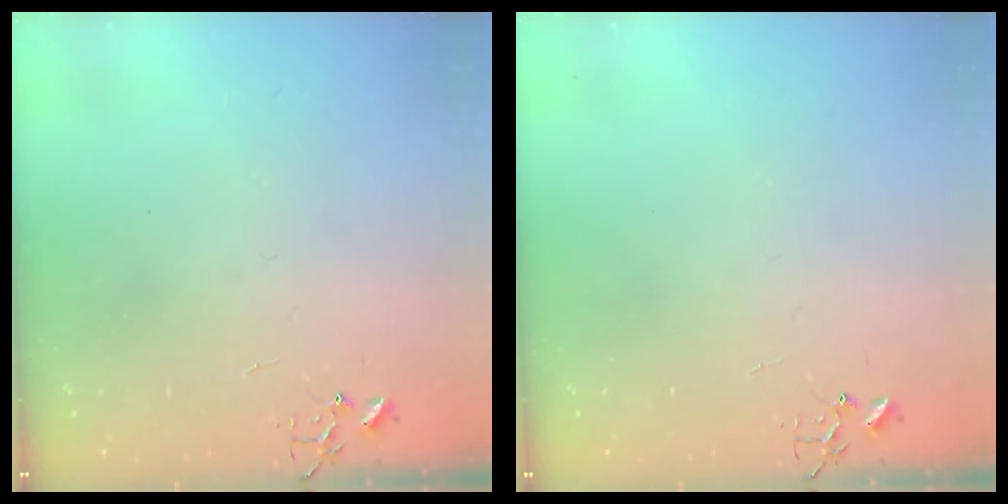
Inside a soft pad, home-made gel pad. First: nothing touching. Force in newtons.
{"total": 0.0}